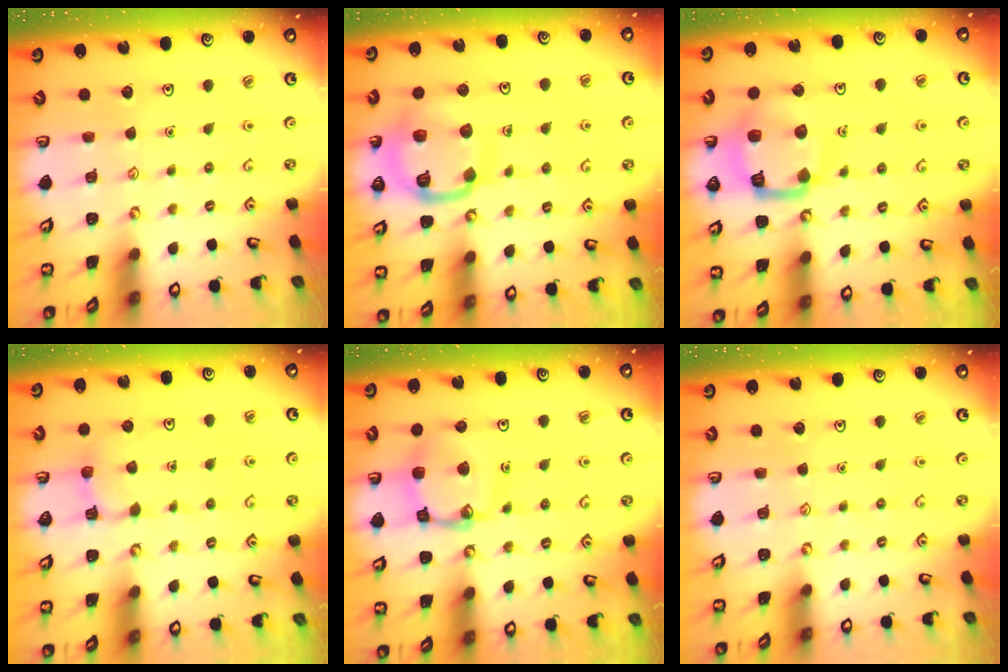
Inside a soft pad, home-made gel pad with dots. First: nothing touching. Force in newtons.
{"total": 14.1, "press": 14.0, "slide": 1.4}
{"total": 14.8, "press": 14.7, "slide": 1.6}
{"total": 3.8, "press": 3.7, "slide": 0.8}
{"total": 13.4, "press": 13.4, "slide": 1.3}
{"total": 0.0}